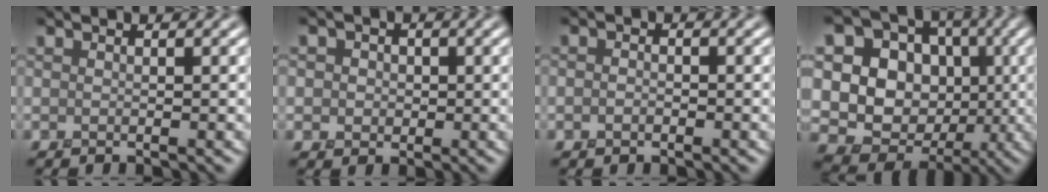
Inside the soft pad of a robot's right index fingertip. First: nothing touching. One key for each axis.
{"total": 2.7, "fx": 0.3, "fy": 2.4, "fz": 1.2, "tx": -0.014, "ty": 0.008, "tz": -0.006}
{"total": 1.0, "fx": -0.6, "fy": 0.7, "fz": 0.4, "tx": -0.006, "ty": -0.004, "tz": -0.017}
{"total": 15.8, "fx": 0.7, "fy": 14.0, "fz": 7.3, "tx": -0.176, "ty": 0.050, "tz": 0.008}